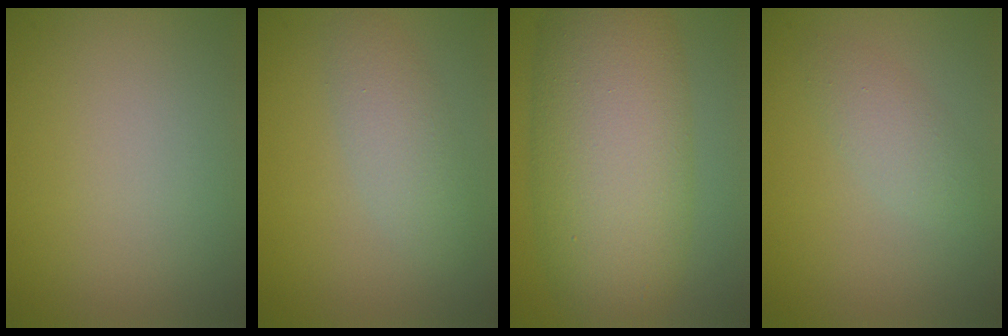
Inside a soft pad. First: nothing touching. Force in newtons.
{"total": 2.8, "press": 2.8, "slide": 0.1}
{"total": 10.9, "press": 10.9, "slide": 0.3}
{"total": 2.0, "press": 2.0, "slide": 0.2}